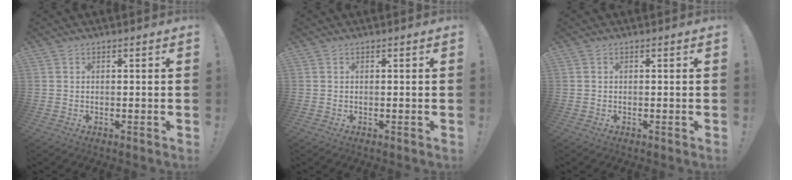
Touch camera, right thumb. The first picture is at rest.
{"total": 0.0}
{"total": 0.0}